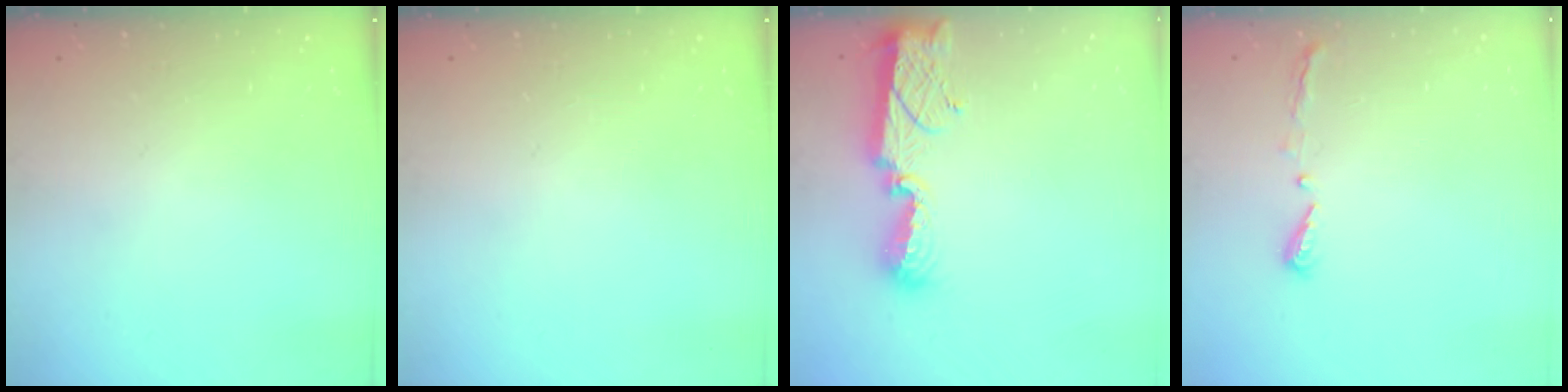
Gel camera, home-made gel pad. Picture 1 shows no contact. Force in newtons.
{"total": 0.0}
{"total": 9.8, "press": 9.8, "slide": 0.5}
{"total": 4.4, "press": 4.3, "slide": 0.6}